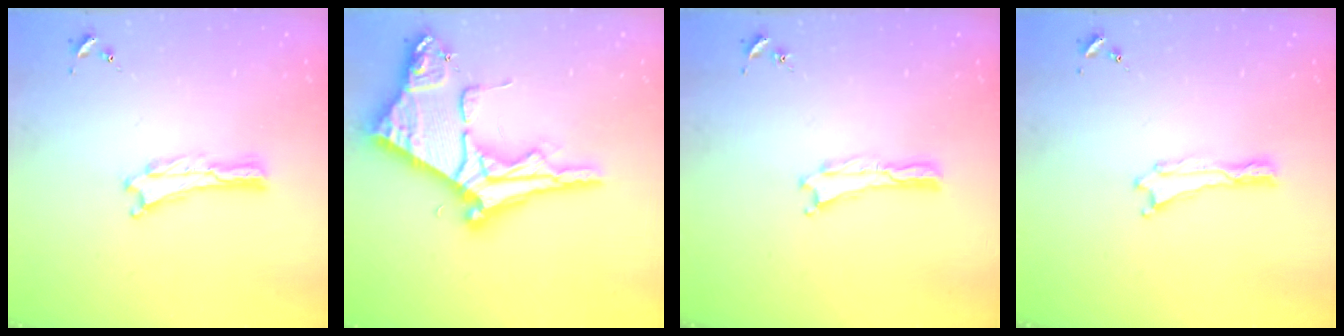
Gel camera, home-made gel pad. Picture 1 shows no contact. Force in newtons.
{"total": 11.6, "press": 11.6, "slide": 1.3}
{"total": 0.0}
{"total": 0.0}